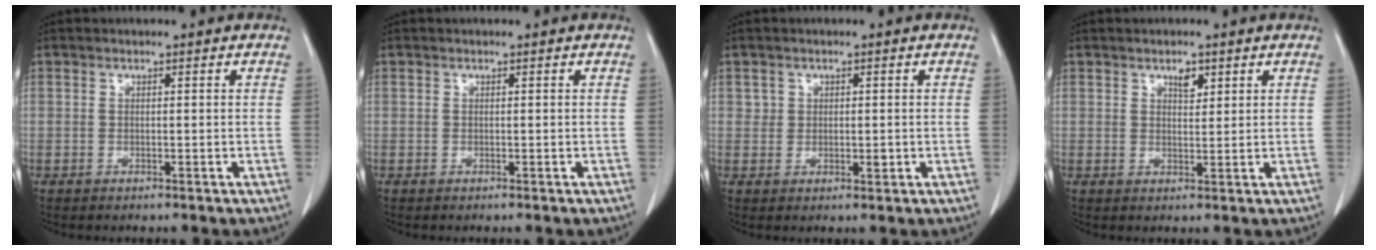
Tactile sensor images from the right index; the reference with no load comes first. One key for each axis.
{"total": 0.0}
{"total": 2.0, "fx": 0.3, "fy": 1.7, "fz": 1.1, "tx": -0.015, "ty": -0.003, "tz": 0.006}
{"total": 2.3, "fx": 1.3, "fy": 1.0, "fz": 1.5, "tx": -0.022, "ty": -0.003, "tz": 0.023}